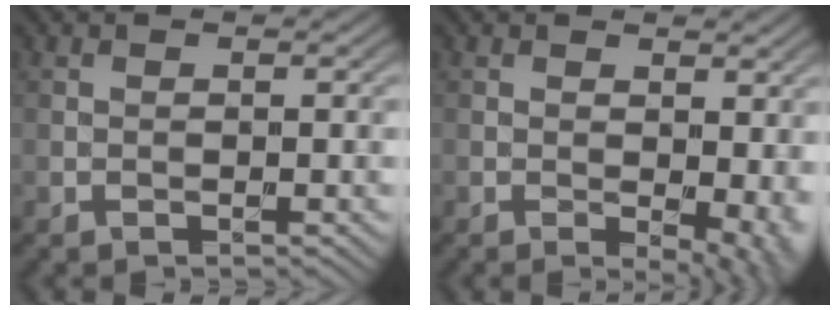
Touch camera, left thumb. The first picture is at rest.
{"total": 5.7, "force": [-0.1, 2.8, 4.9], "torque": [-0.061, -0.009, 0.004]}